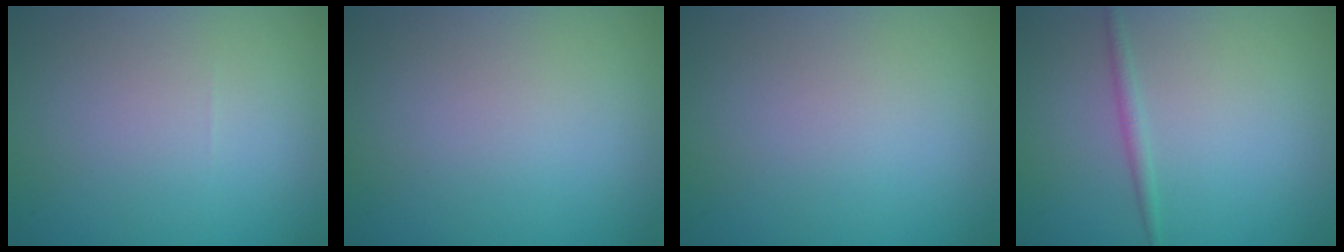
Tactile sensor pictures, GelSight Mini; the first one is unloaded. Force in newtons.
{"total": 0.0}
{"total": 0.0}
{"total": 1.1, "press": 1.1, "slide": 0.1}